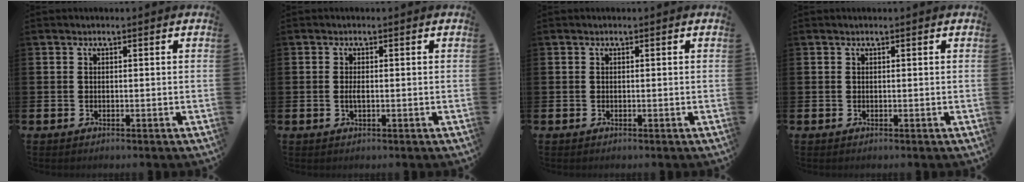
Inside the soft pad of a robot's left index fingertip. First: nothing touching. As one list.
[{"total": 1.2, "force": [-0.1, 0.4, 1.1], "torque": [-0.020, 0.001, -0.003]}, {"total": 0.0}, {"total": 0.0}]